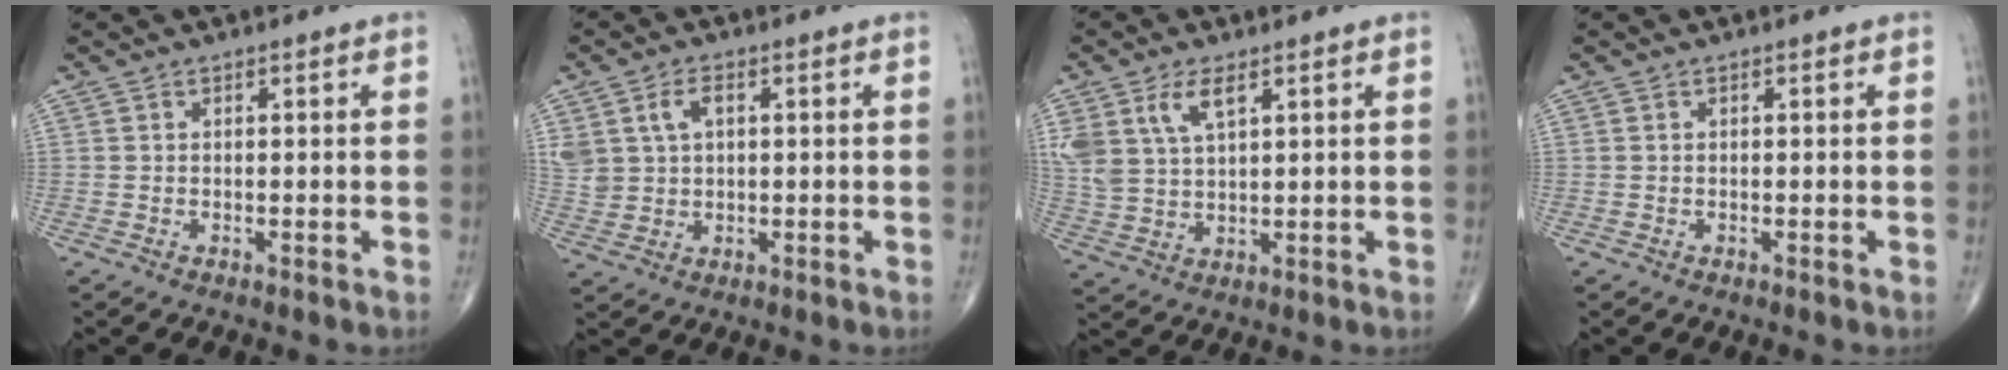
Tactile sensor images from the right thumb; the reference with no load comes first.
{"total": 6.7, "force": [2.2, 4.6, 4.4], "torque": [-0.087, 0.000, 0.051]}
{"total": 8.5, "force": [4.3, 4.2, 6.1], "torque": [-0.129, -0.009, 0.092]}
{"total": 0.0}